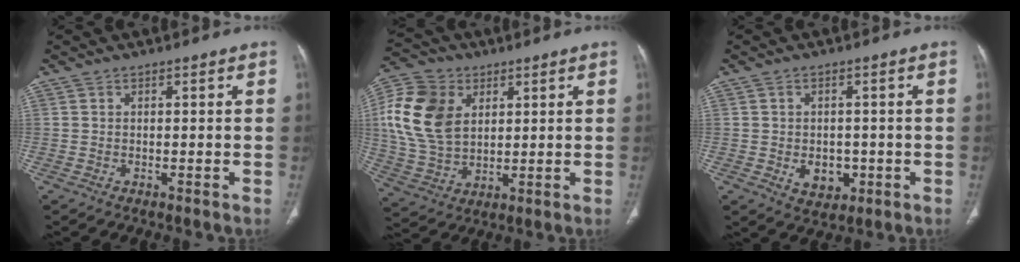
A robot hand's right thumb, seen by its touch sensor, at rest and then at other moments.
{"total": 16.3, "force": [4.4, 11.6, 10.6], "torque": [-0.202, -0.006, 0.086]}
{"total": 5.5, "force": [-1.2, 4.2, 3.3], "torque": [-0.028, 0.004, -0.005]}